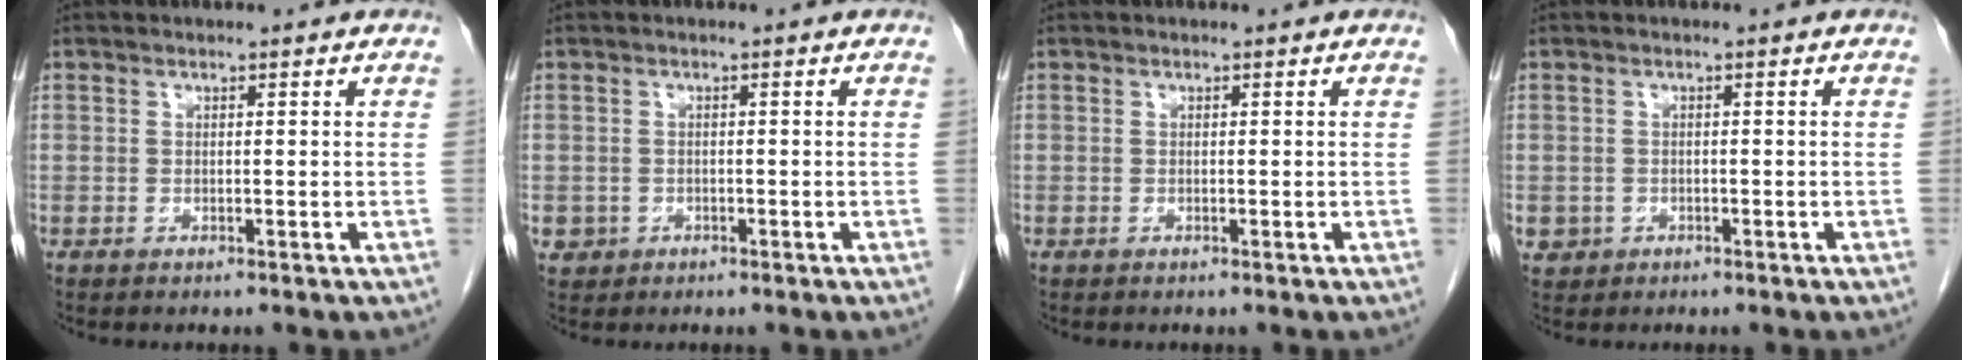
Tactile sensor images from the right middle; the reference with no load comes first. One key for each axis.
{"total": 1.7, "fx": -0.6, "fy": 1.6, "fz": 0.3, "tx": -0.004, "ty": 0.006, "tz": -0.006}
{"total": 0.0}
{"total": 2.1, "fx": -0.7, "fy": 1.9, "fz": 0.4, "tx": -0.005, "ty": 0.005, "tz": -0.006}